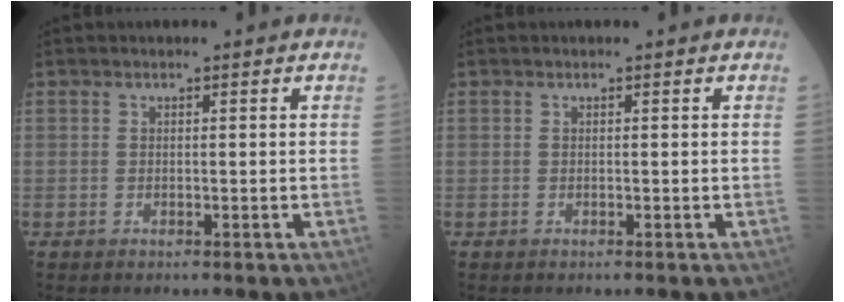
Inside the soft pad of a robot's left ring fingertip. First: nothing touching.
{"total": 0.0}